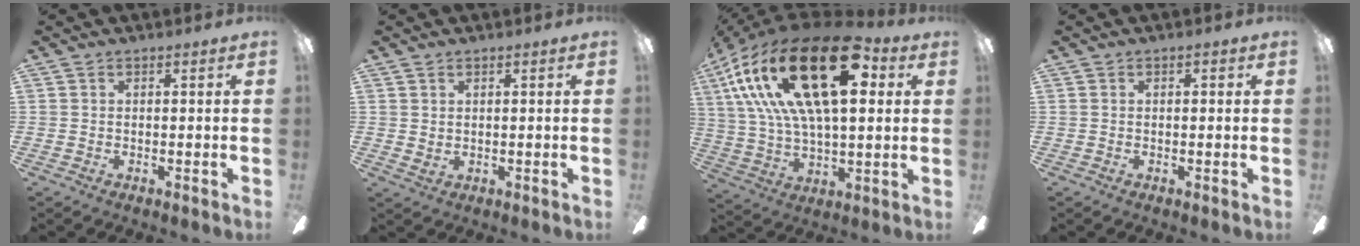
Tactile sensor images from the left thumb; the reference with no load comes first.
{"total": 1.4, "force": [0.9, 0.7, 0.8], "torque": [-0.017, 0.002, 0.017]}
{"total": 31.7, "force": [12.1, 14.8, 25.3], "torque": [-0.470, -0.047, 0.196]}
{"total": 0.8, "force": [0.1, 0.3, 0.7], "torque": [-0.017, 0.004, 0.000]}